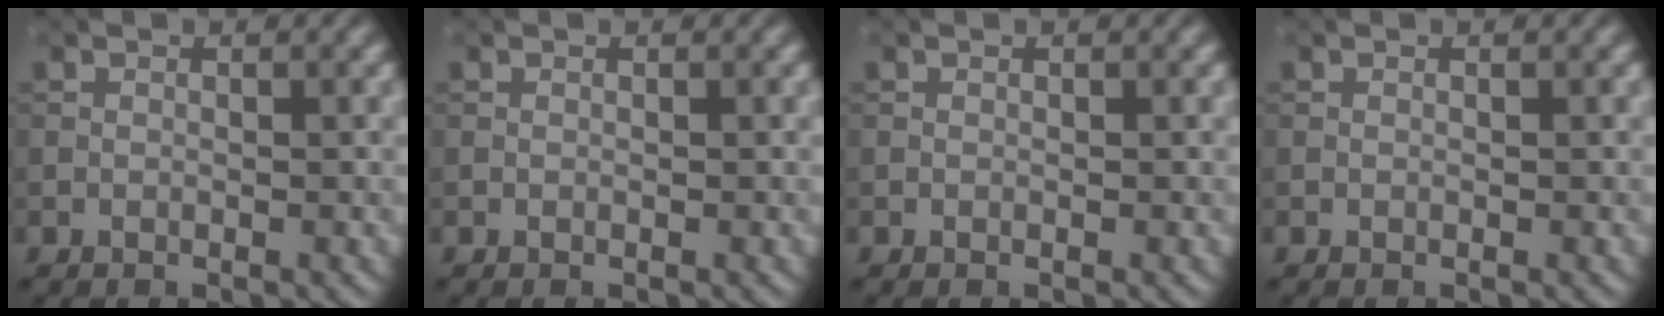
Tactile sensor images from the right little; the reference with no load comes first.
{"total": 0.0}
{"total": 0.0}
{"total": 0.0}